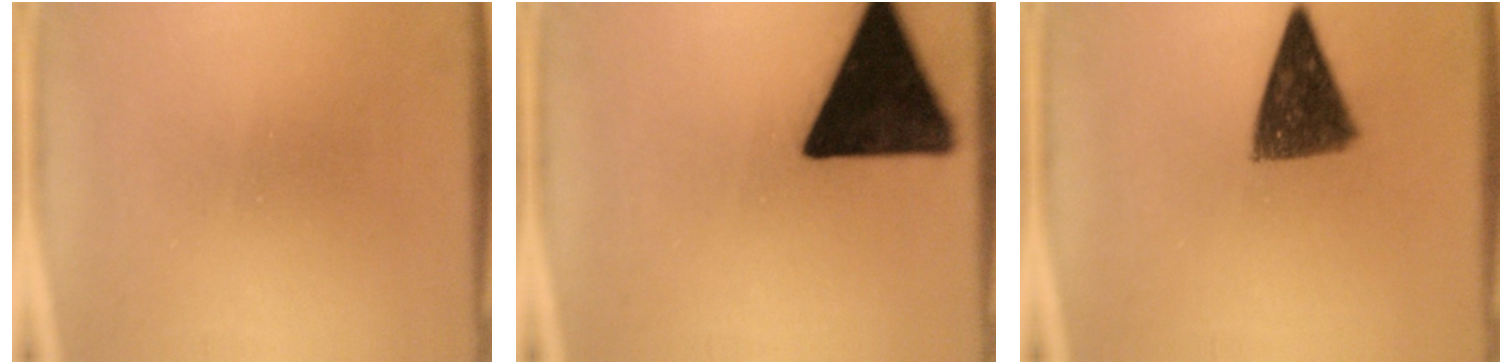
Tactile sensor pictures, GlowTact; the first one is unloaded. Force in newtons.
{"total": 18.1}
{"total": 9.8}